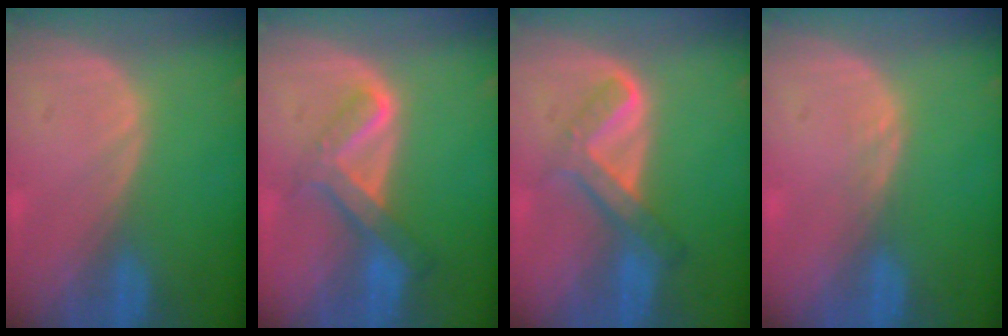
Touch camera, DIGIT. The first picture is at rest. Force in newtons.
{"total": 6.7, "press": 5.6, "slide": 3.6}
{"total": 6.2, "press": 5.4, "slide": 3.1}
{"total": 0.7, "press": 0.7, "slide": 0.1}